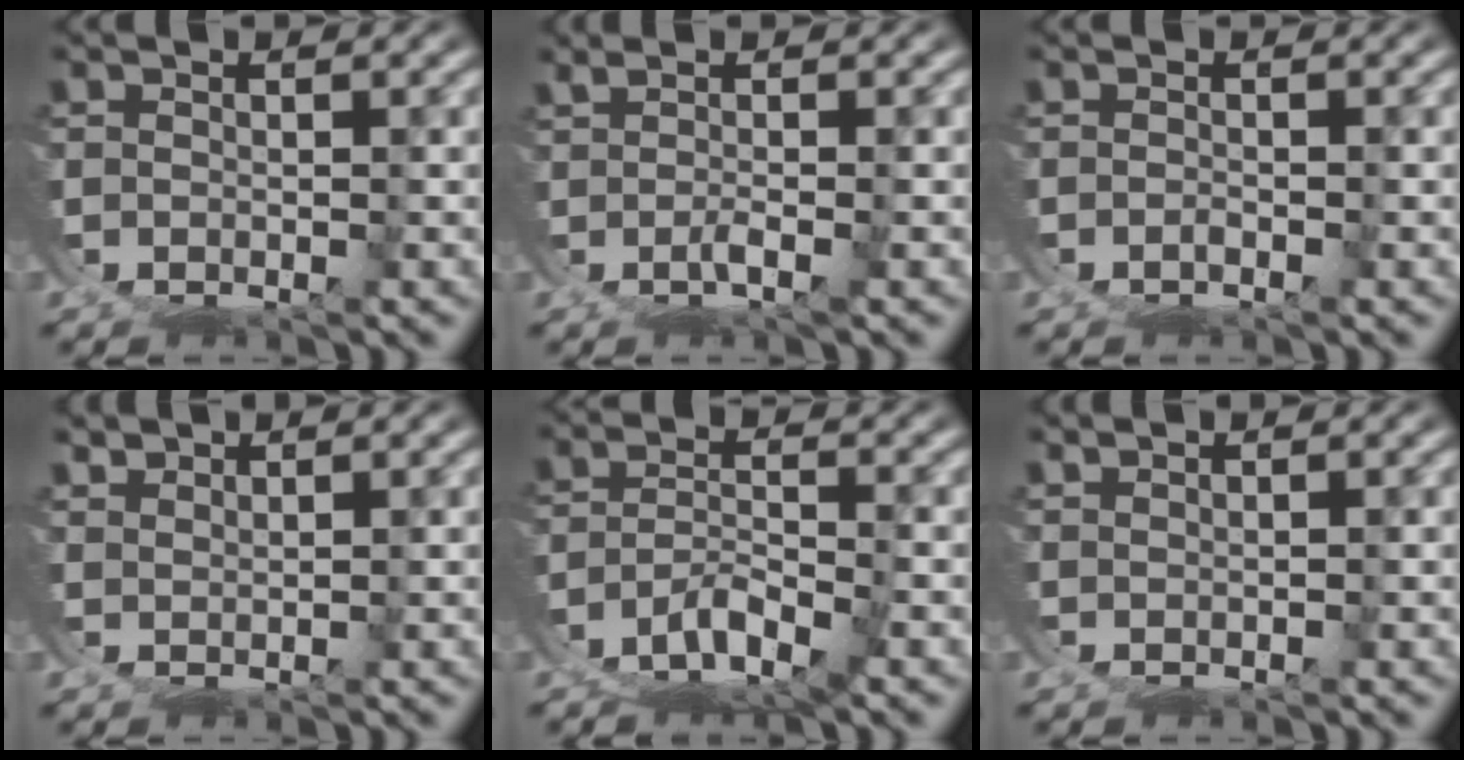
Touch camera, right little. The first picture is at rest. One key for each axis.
{"total": 2.5, "fx": 1.4, "fy": -1.0, "fz": 1.8, "tx": -0.017, "ty": 0.011, "tz": 0.021}
{"total": 1.5, "fx": -1.3, "fy": 0.7, "fz": 0.6, "tx": -0.013, "ty": -0.013, "tz": -0.015}
{"total": 3.2, "fx": 2.6, "fy": -1.5, "fz": -1.0, "tx": 0.024, "ty": 0.000, "tz": 0.050}
{"total": 4.6, "fx": -2.6, "fy": 2.8, "fz": 2.5, "tx": -0.052, "ty": -0.017, "tz": -0.036}
{"total": 1.9, "fx": 1.6, "fy": -1.0, "fz": -0.5, "tx": 0.020, "ty": 0.010, "tz": 0.025}